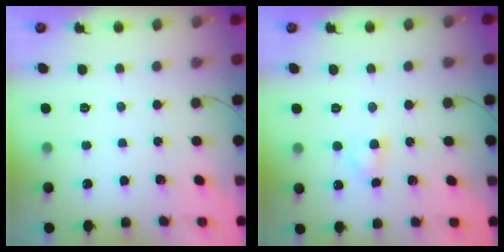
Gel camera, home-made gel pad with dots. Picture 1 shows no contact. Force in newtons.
{"total": 2.9, "press": 2.7, "slide": 1.2}